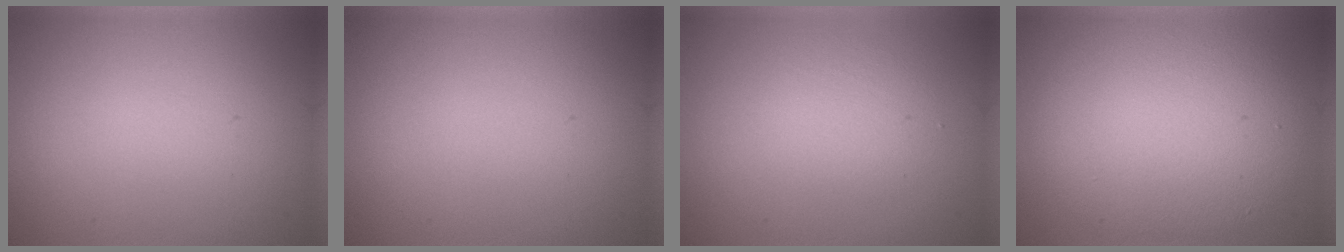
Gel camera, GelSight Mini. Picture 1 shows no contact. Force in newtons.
{"total": 0.0}
{"total": 2.3, "press": 2.3, "slide": 0.1}
{"total": 8.6, "press": 8.5, "slide": 0.8}